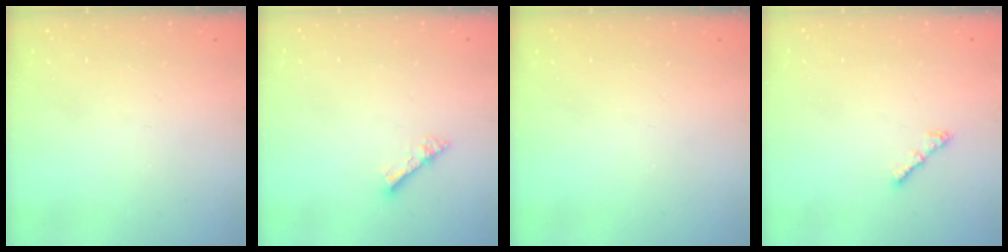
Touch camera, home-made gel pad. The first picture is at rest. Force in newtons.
{"total": 2.8, "press": 2.8, "slide": 0.2}
{"total": 0.0}
{"total": 2.4, "press": 2.3, "slide": 0.6}